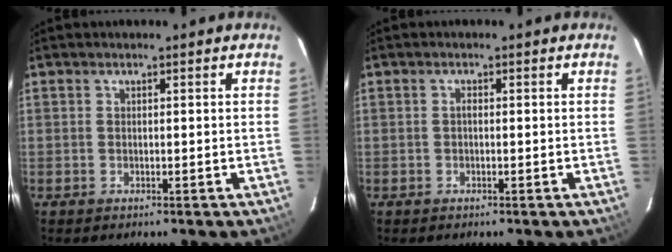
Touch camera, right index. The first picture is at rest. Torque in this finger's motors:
{"motor_torque": [0.43, 0.05, 0.12, 0.03]}